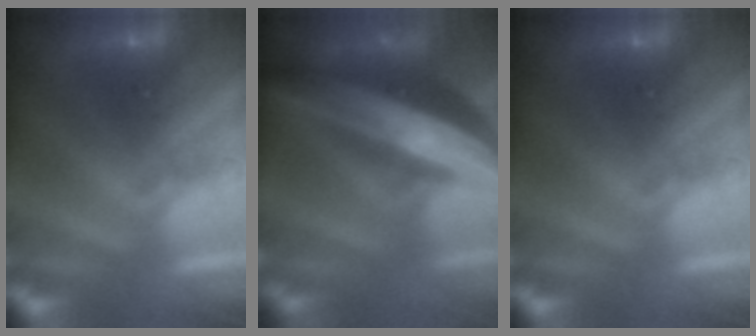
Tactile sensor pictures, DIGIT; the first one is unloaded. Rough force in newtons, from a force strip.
{"total": 5.6}
{"total": 0.0}